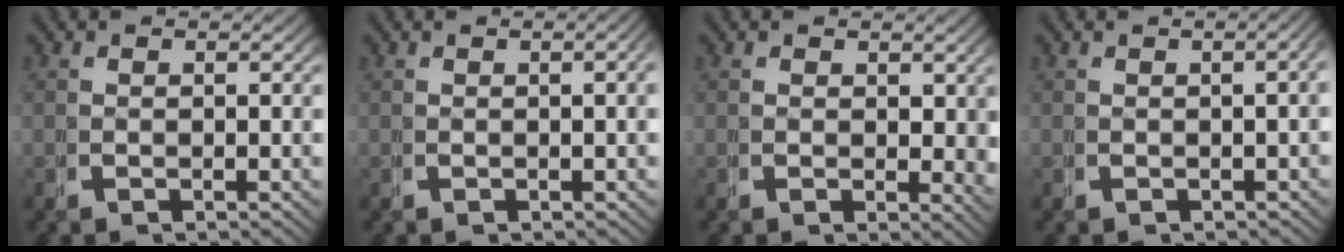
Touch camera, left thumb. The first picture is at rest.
{"total": 1.5, "force": [0.0, 0.3, 1.5], "torque": [-0.022, 0.004, 0.001]}
{"total": 2.0, "force": [0.8, 1.2, 1.3], "torque": [-0.010, -0.009, 0.015]}
{"total": 2.3, "force": [-0.4, 0.7, 2.2], "torque": [-0.028, 0.009, -0.006]}